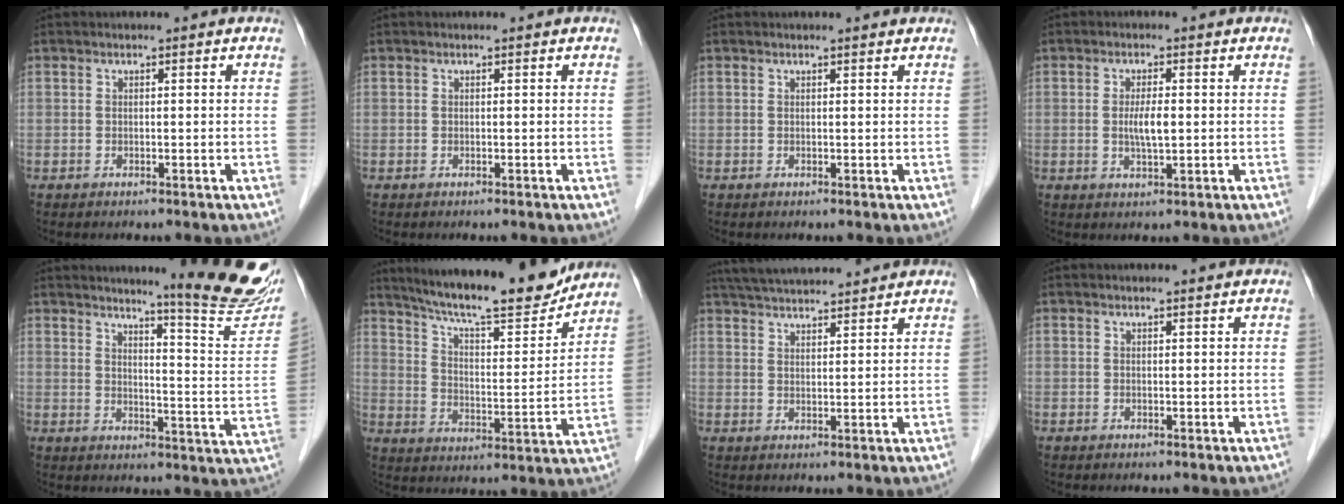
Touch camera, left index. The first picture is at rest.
{"total": 0.0}
{"total": 1.0, "force": [1.0, -0.1, 0.1], "torque": [-0.014, 0.000, 0.011]}
{"total": 3.4, "force": [0.0, 0.6, 3.3], "torque": [-0.065, -0.003, 0.002]}
{"total": 16.7, "force": [14.4, -0.6, 8.4], "torque": [-0.108, -0.088, 0.169]}
{"total": 18.9, "force": [16.8, 1.9, 8.4], "torque": [-0.141, -0.007, 0.252]}
{"total": 10.9, "force": [10.1, 0.8, 3.9], "torque": [-0.074, 0.033, 0.158]}
{"total": 0.9, "force": [0.9, -0.1, 0.2], "torque": [-0.011, 0.002, 0.013]}